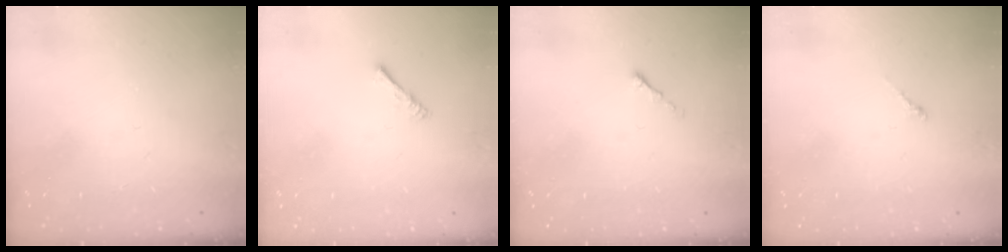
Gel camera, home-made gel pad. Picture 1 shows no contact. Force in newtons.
{"total": 2.0, "press": 1.9, "slide": 0.4}
{"total": 0.0}
{"total": 0.8, "press": 0.6, "slide": 0.4}